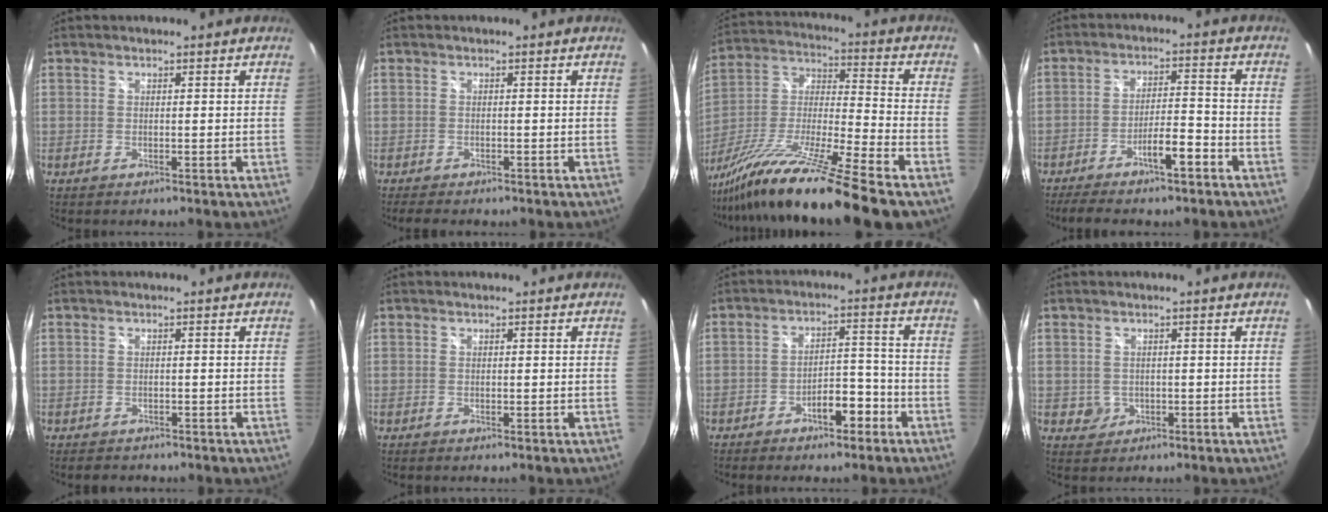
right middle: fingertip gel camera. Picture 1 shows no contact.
{"total": 3.3, "force": [-2.7, 1.2, 1.4], "torque": [-0.031, -0.014, -0.042]}
{"total": 23.1, "force": [-17.1, -1.0, 15.4], "torque": [-0.271, -0.046, -0.306]}
{"total": 8.3, "force": [-5.9, 1.3, 5.7], "torque": [-0.112, 0.008, -0.093]}
{"total": 2.5, "force": [-2.1, 1.2, 0.7], "torque": [-0.014, -0.007, -0.029]}
{"total": 0.0}
{"total": 6.4, "force": [-4.1, 2.8, 3.9], "torque": [-0.064, 0.015, -0.055]}
{"total": 2.2, "force": [-0.3, 2.2, 0.4], "torque": [-0.006, 0.001, 0.000]}